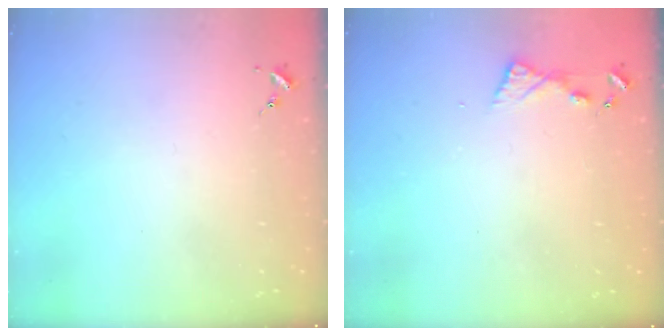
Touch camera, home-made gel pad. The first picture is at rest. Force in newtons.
{"total": 5.5, "press": 5.5, "slide": 0.4}